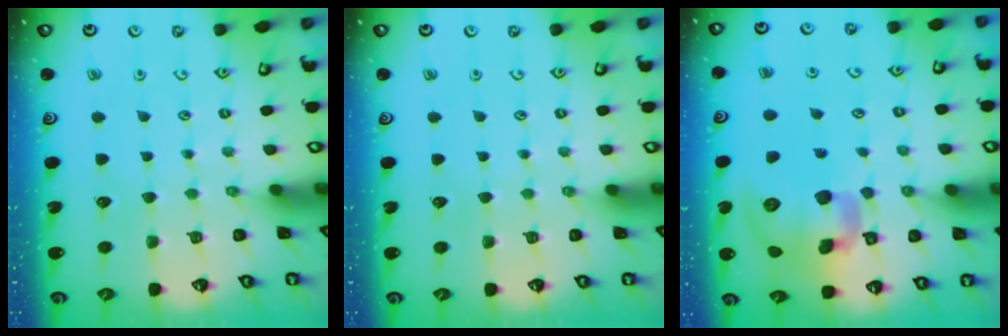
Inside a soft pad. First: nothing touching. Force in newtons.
{"total": 0.0}
{"total": 17.3, "press": 17.1, "slide": 2.7}